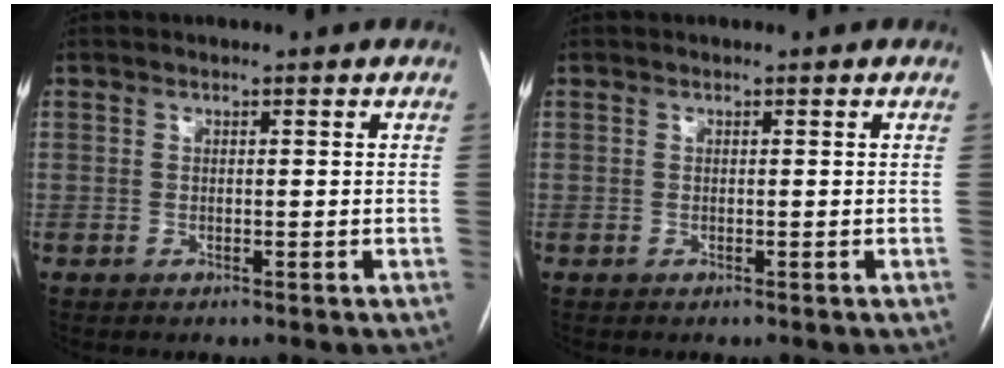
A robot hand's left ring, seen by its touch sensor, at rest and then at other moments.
{"total": 0.0}